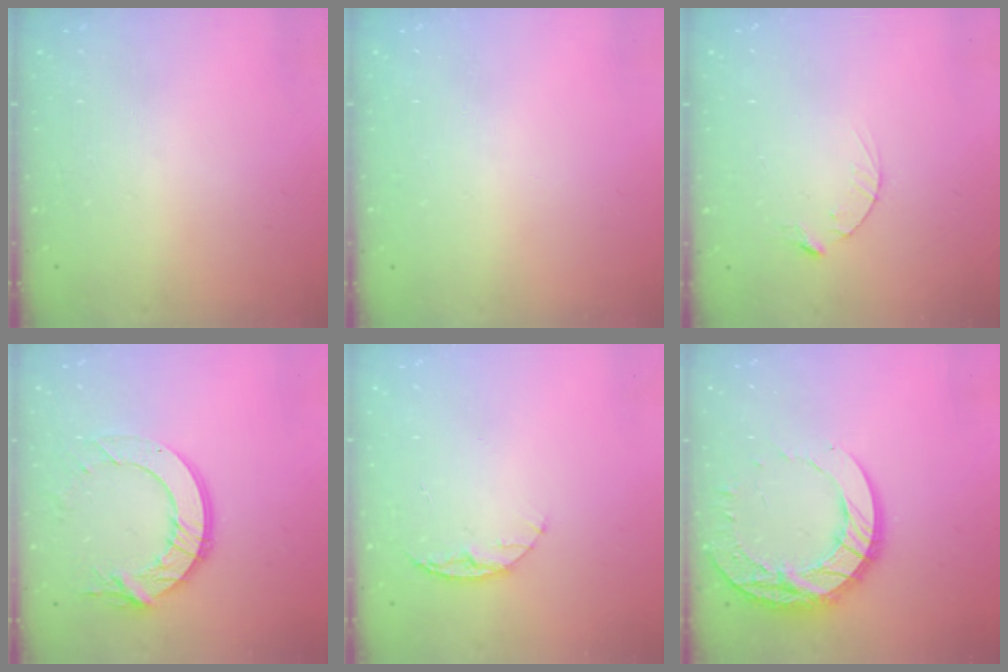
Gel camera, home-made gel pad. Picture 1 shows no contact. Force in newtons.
{"total": 0.0}
{"total": 2.8, "press": 2.8, "slide": 0.4}
{"total": 12.6, "press": 12.6, "slide": 1.1}
{"total": 6.1, "press": 6.0, "slide": 0.7}
{"total": 17.2, "press": 17.1, "slide": 1.5}